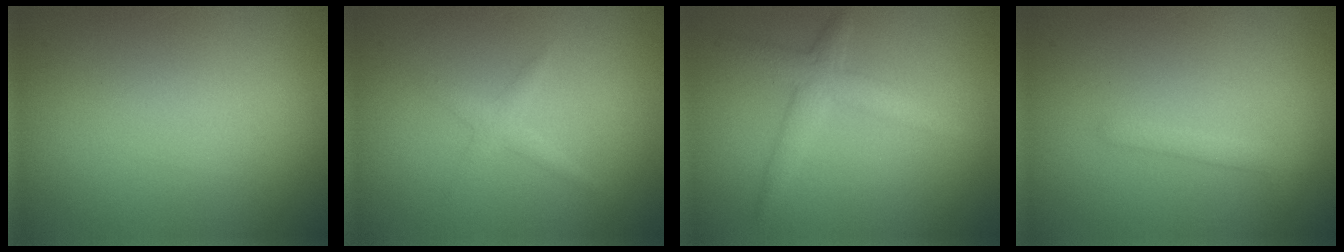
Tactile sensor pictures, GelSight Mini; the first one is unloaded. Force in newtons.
{"total": 1.8, "press": 1.8, "slide": 0.1}
{"total": 2.8, "press": 2.8, "slide": 0.1}
{"total": 1.4, "press": 1.4, "slide": 0.0}